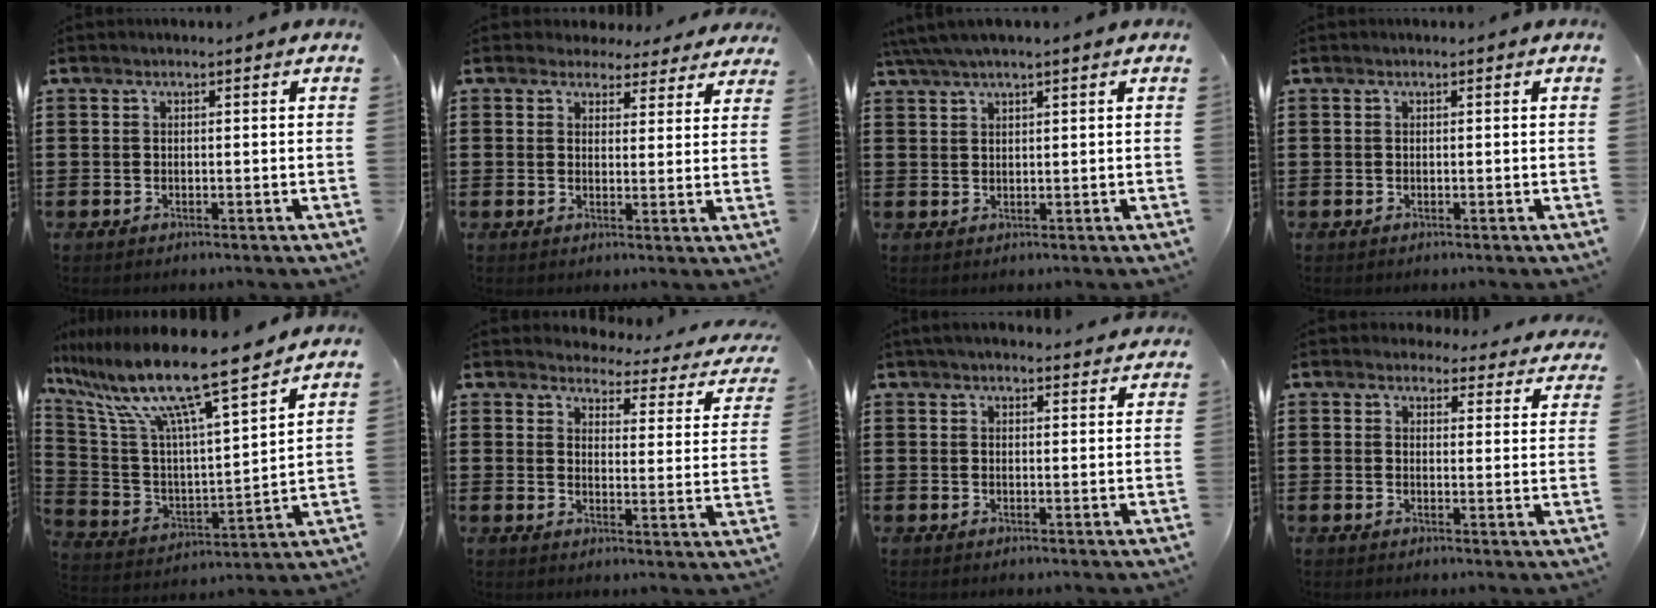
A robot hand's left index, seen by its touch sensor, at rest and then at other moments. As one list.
[{"total": 3.2, "force": [2.9, 1.3, 0.6], "torque": [-0.024, -0.003, 0.053]}, {"total": 3.0, "force": [2.2, 0.2, 2.0], "torque": [-0.043, 0.003, 0.042]}, {"total": 0.0}, {"total": 13.3, "force": [10.2, 0.7, 8.4], "torque": [-0.205, -0.074, 0.168]}, {"total": 3.2, "force": [3.1, 0.5, 0.7], "torque": [-0.027, -0.029, 0.046]}, {"total": 2.6, "force": [2.5, 0.3, 0.7], "torque": [-0.019, -0.002, 0.047]}, {"total": 3.6, "force": [3.5, 0.9, 0.5], "torque": [-0.015, -0.014, 0.063]}]